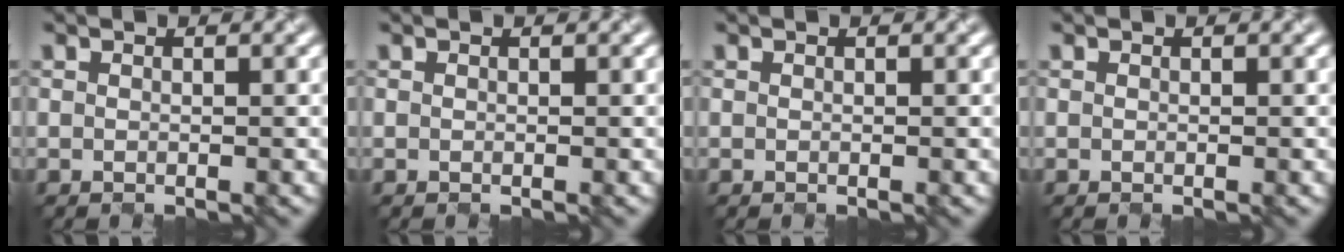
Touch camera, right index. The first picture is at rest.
{"total": 0.0}
{"total": 0.0}
{"total": 0.0}